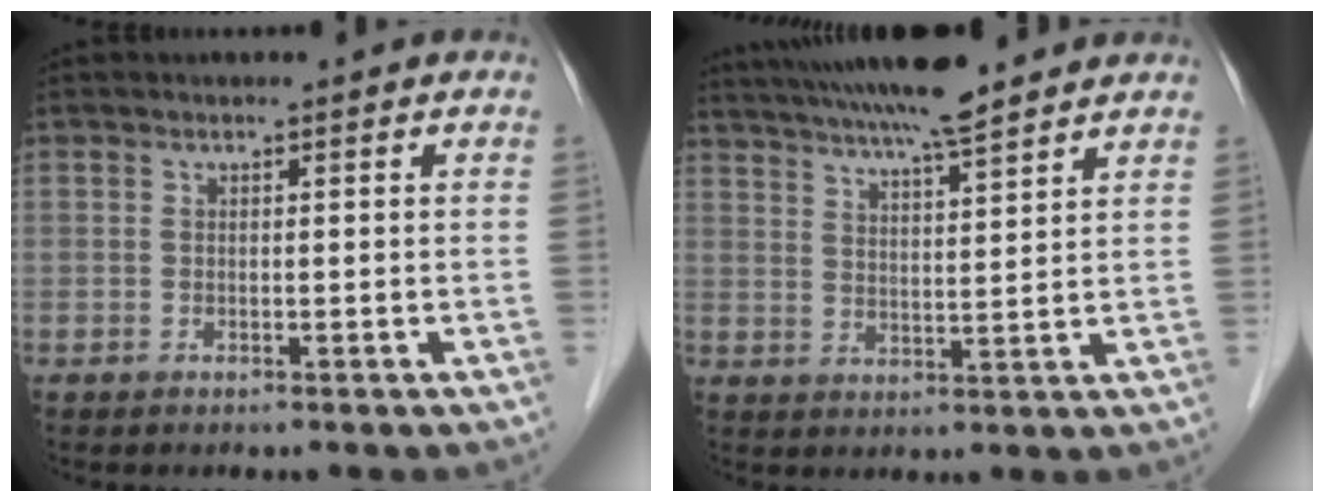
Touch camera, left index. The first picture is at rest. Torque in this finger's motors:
{"motor_torque": [0.31, -0.43, 0.68, 0.18]}